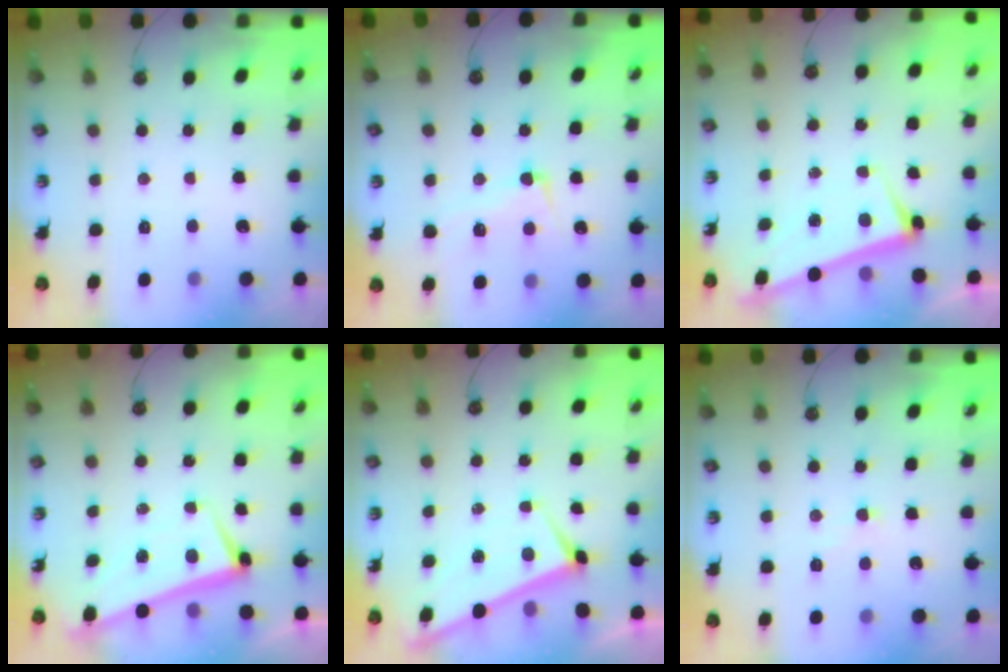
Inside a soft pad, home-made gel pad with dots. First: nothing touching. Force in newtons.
{"total": 4.5, "press": 4.1, "slide": 1.8}
{"total": 2.6, "press": 2.5, "slide": 0.6}
{"total": 2.4, "press": 2.3, "slide": 0.7}
{"total": 1.4, "press": 1.3, "slide": 0.5}
{"total": 0.7, "press": 0.6, "slide": 0.4}